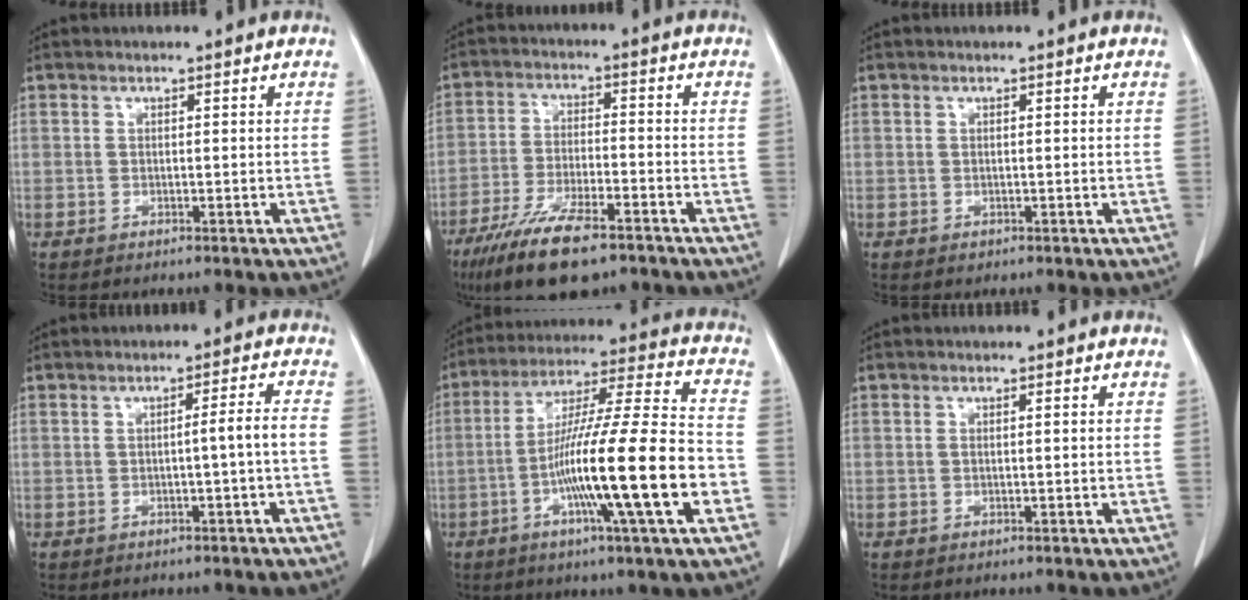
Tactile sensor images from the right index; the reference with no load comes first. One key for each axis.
{"total": 13.4, "fx": -9.1, "fy": 3.5, "fz": 9.1, "tx": -0.176, "ty": -0.022, "tz": -0.159}
{"total": 0.7, "fx": -0.1, "fy": 0.6, "fz": 0.4, "tx": -0.012, "ty": 0.000, "tz": 0.004}
{"total": 3.7, "fx": -0.9, "fy": -0.3, "fz": 3.6, "tx": -0.057, "ty": 0.010, "tz": -0.009}
{"total": 20.9, "fx": -6.0, "fy": 0.2, "fz": 20.1, "tx": -0.335, "ty": -0.012, "tz": -0.107}
{"total": 1.0, "fx": 0.1, "fy": 0.3, "fz": 0.9, "tx": -0.026, "ty": 0.008, "tz": 0.005}